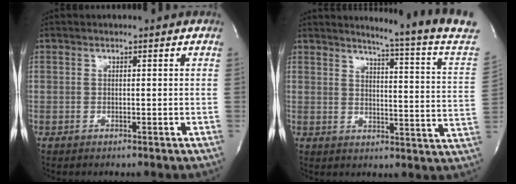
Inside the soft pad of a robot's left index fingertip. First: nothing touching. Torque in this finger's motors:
{"motor_torque": [0.34, -0.46, 0.07, 0.02]}